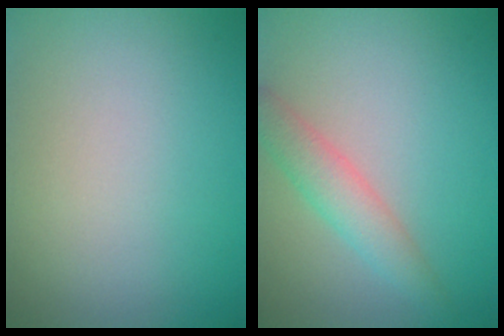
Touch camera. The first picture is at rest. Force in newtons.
{"total": 2.8, "press": 2.8, "slide": 0.1}